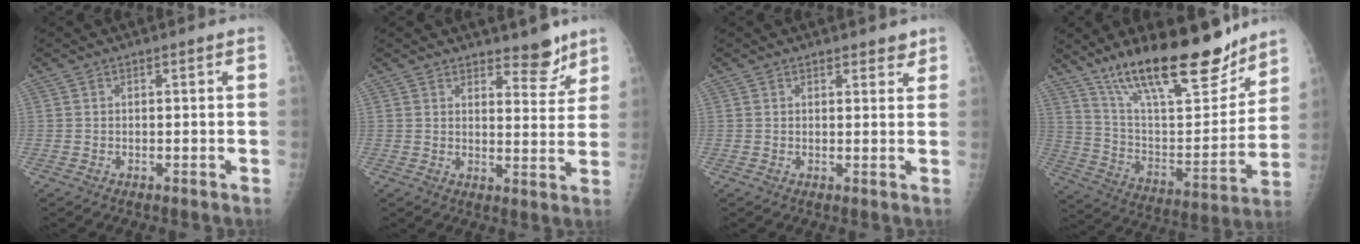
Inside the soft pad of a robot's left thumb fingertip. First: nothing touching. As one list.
[{"total": 6.0, "force": [4.8, 2.3, 2.7], "torque": [-0.007, -0.037, 0.068]}, {"total": 2.5, "force": [2.0, 1.2, 0.8], "torque": [0.011, -0.010, 0.021]}, {"total": 25.1, "force": [18.3, 7.4, 15.5], "torque": [-0.214, -0.084, 0.308]}]